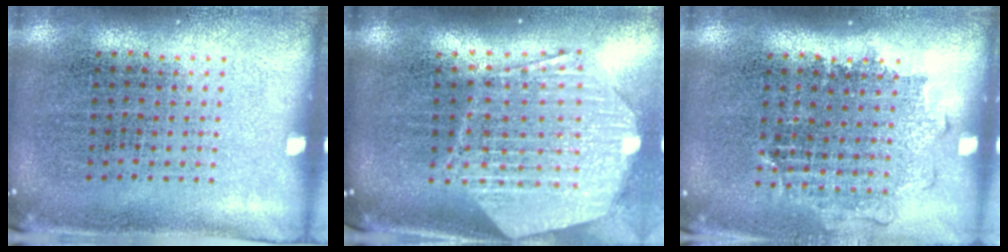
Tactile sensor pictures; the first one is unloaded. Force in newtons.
{"total": 2.9, "press": 2.3, "slide": 1.8}
{"total": 1.1, "press": 1.0, "slide": 0.5}